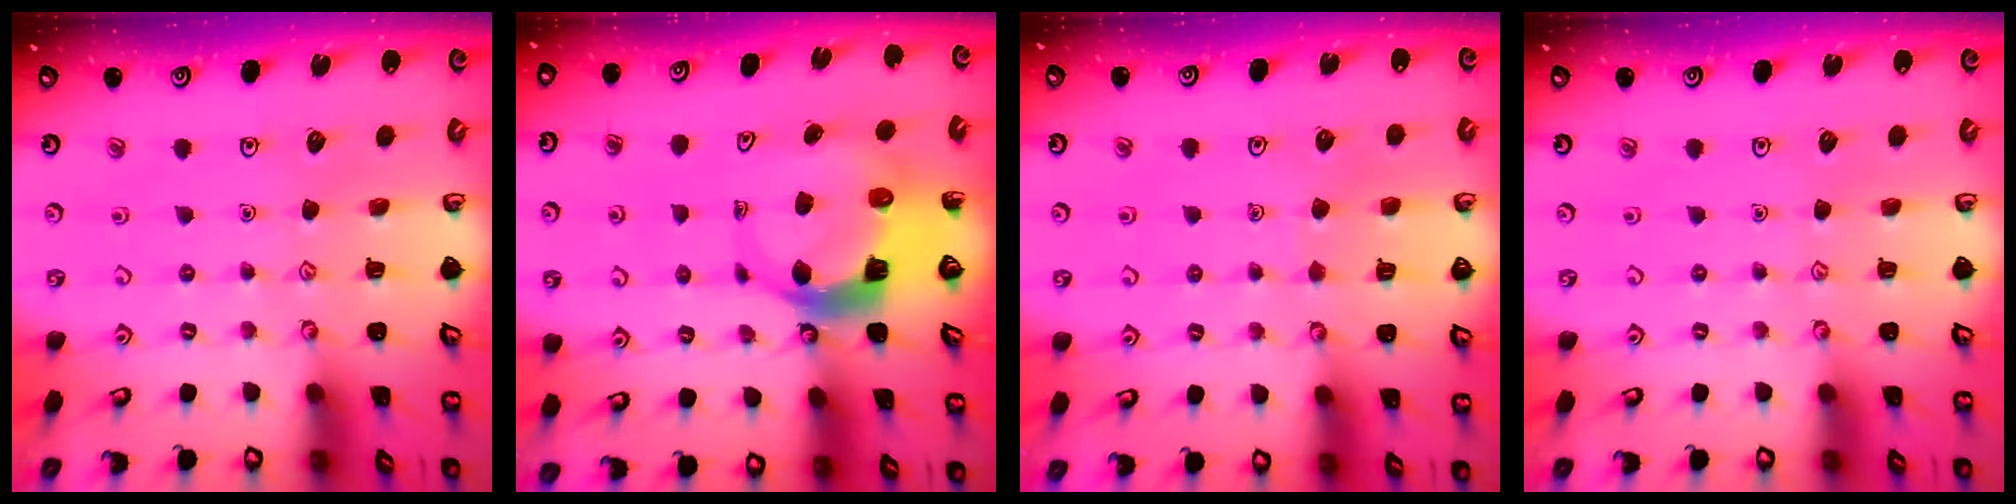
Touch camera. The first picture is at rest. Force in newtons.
{"total": 7.2, "press": 7.2, "slide": 1.0}
{"total": 3.5, "press": 3.5, "slide": 0.2}
{"total": 0.0}